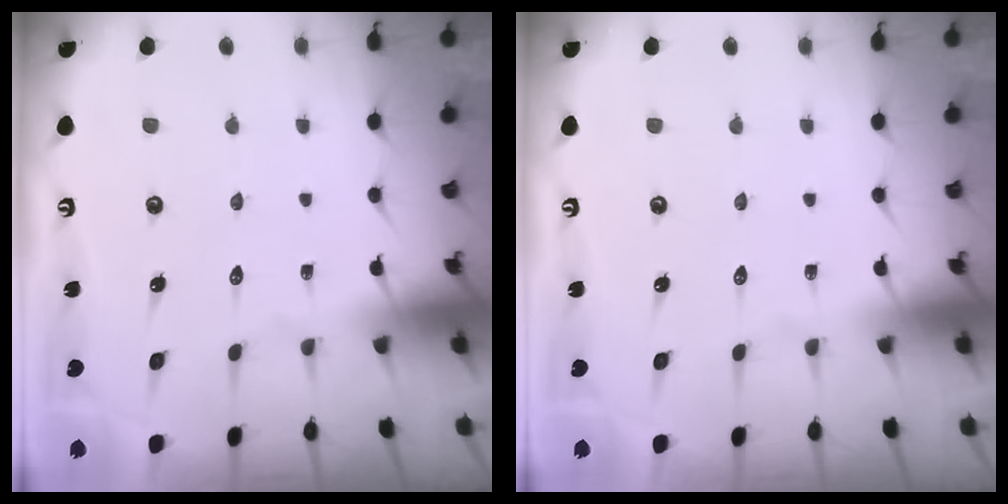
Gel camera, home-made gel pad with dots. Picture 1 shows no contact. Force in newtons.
{"total": 0.0}